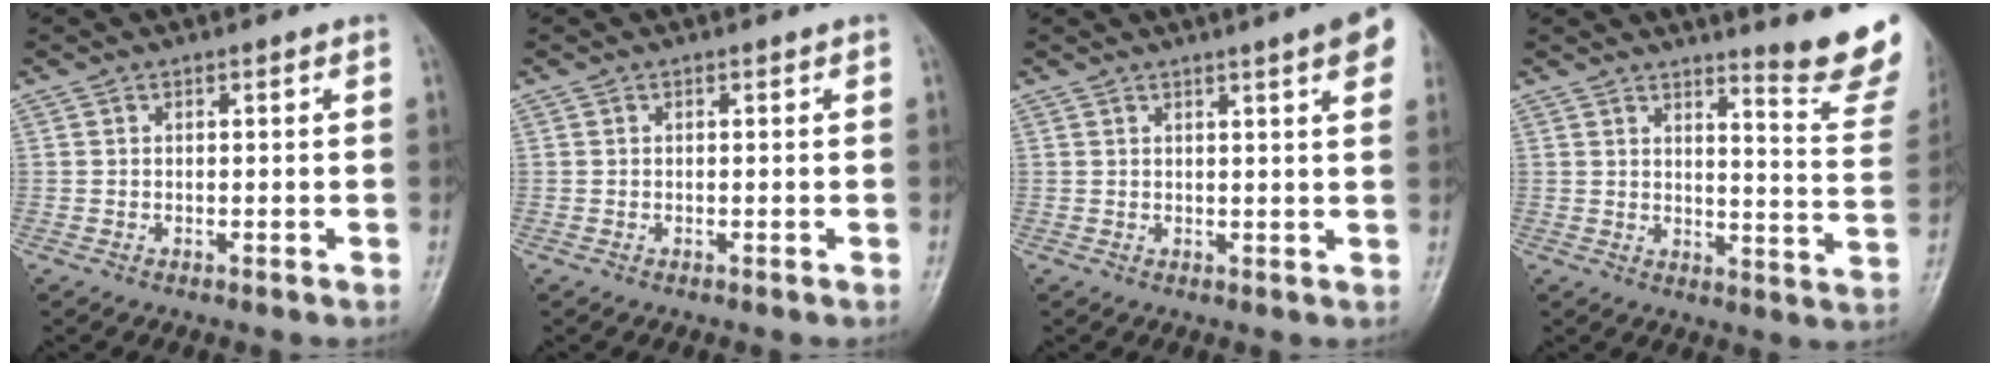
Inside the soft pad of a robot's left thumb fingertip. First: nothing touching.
{"total": 0.0}
{"total": 7.3, "force": [4.0, 0.7, 6.0], "torque": [-0.064, -0.003, 0.042]}
{"total": 13.4, "force": [10.9, 1.0, 7.9], "torque": [-0.076, -0.109, 0.129]}